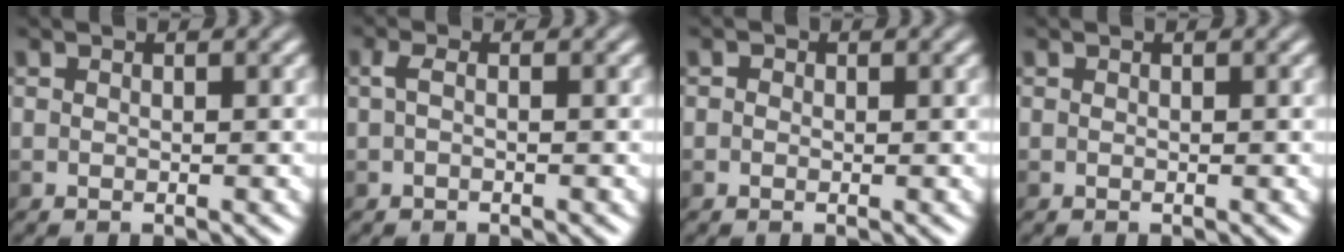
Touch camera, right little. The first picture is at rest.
{"total": 0.8, "force": [-0.1, 0.2, 0.7], "torque": [-0.017, 0.006, -0.002]}
{"total": 1.2, "force": [0.4, 0.9, 0.6], "torque": [0.000, 0.008, -0.007]}
{"total": 0.0}